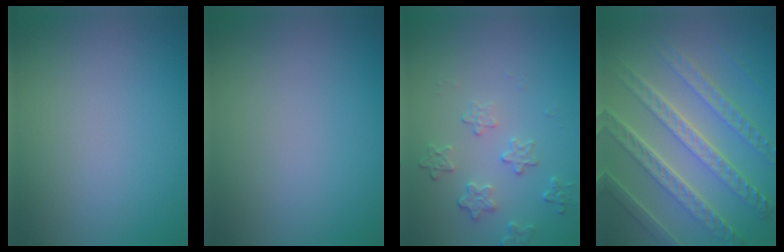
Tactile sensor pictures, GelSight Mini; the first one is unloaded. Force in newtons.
{"total": 0.0}
{"total": 2.2, "press": 1.6, "slide": 1.6}
{"total": 8.3, "press": 6.1, "slide": 5.5}